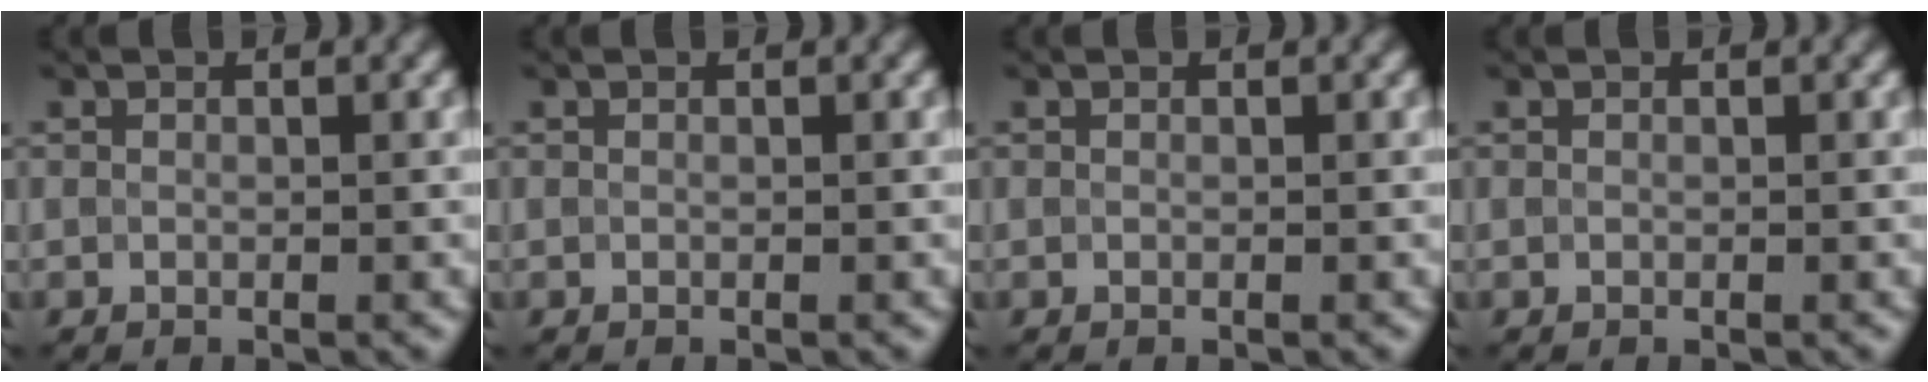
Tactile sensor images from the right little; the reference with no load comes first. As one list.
[{"total": 0.0}, {"total": 0.0}, {"total": 0.0}]